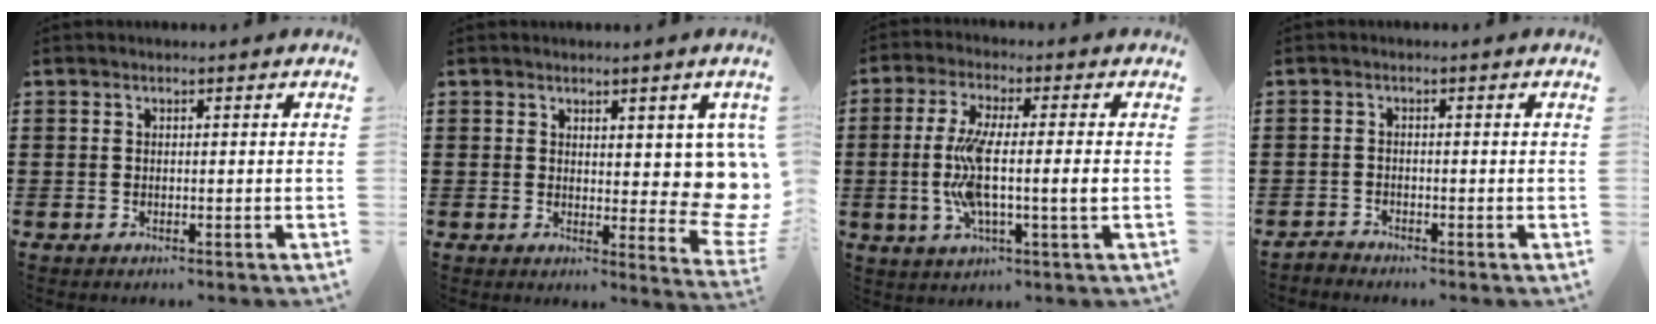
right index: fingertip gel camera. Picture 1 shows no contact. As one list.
[{"total": 6.3, "force": [2.8, 3.1, 4.7], "torque": [-0.045, -0.017, 0.045]}, {"total": 9.1, "force": [-0.8, 1.7, 8.9], "torque": [-0.182, -0.011, -0.023]}, {"total": 1.2, "force": [-1.2, 0.2, 0.0], "torque": [-0.006, 0.002, -0.026]}]